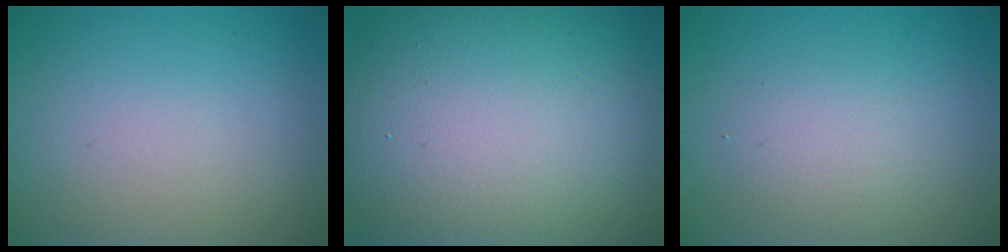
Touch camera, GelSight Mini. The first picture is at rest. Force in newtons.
{"total": 17.1, "press": 17.1, "slide": 0.8}
{"total": 2.3, "press": 2.3, "slide": 0.2}